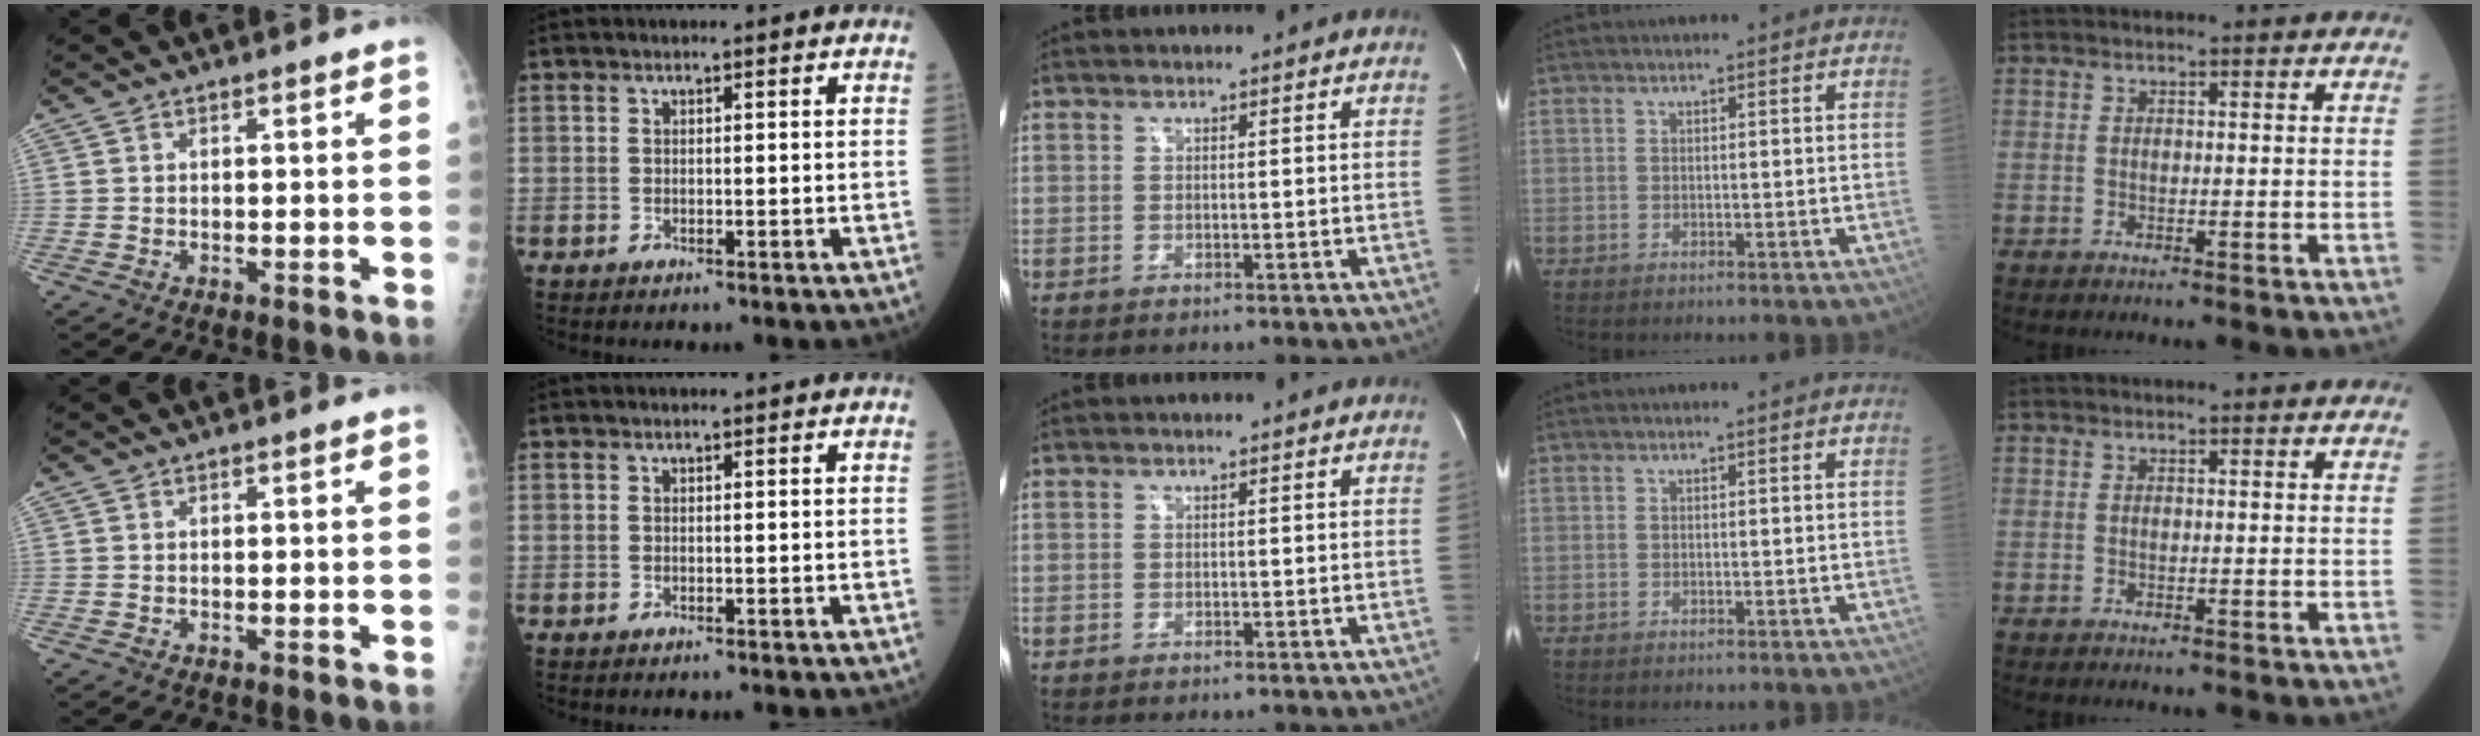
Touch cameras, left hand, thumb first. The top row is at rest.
{}